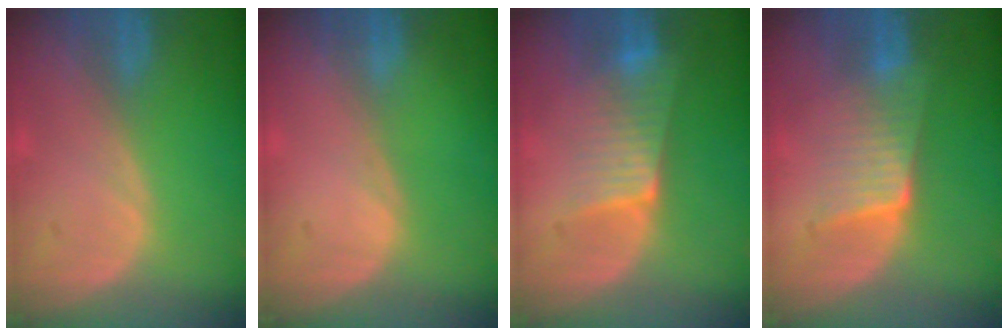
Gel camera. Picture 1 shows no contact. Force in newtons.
{"total": 0.0}
{"total": 6.7, "press": 5.9, "slide": 3.1}
{"total": 6.6, "press": 5.8, "slide": 3.3}